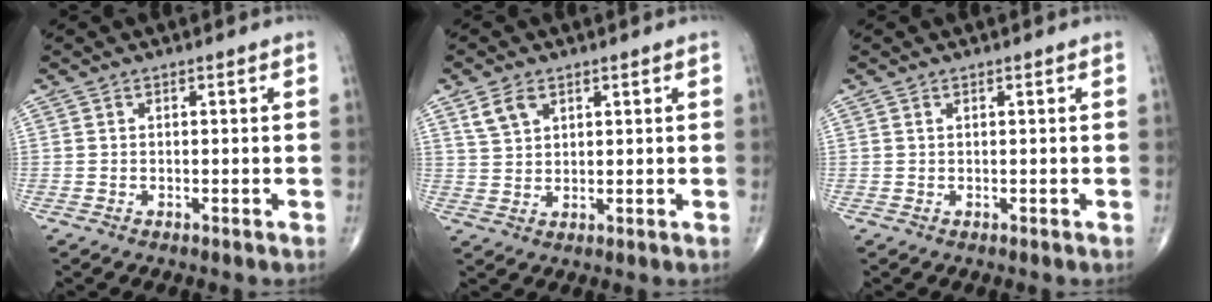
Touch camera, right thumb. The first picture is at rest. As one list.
[{"total": 4.4, "force": [2.5, 2.6, 2.4], "torque": [-0.041, -0.007, 0.054]}, {"total": 0.0}]